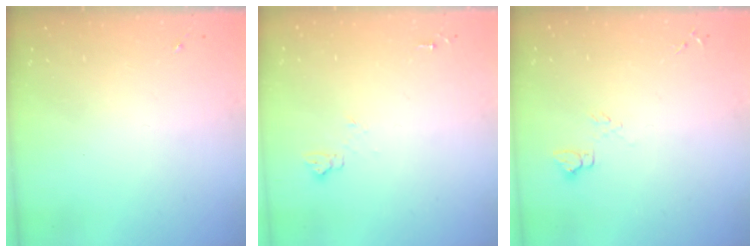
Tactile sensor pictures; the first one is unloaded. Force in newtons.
{"total": 5.4, "press": 5.4, "slide": 0.7}
{"total": 4.6, "press": 4.6, "slide": 0.5}